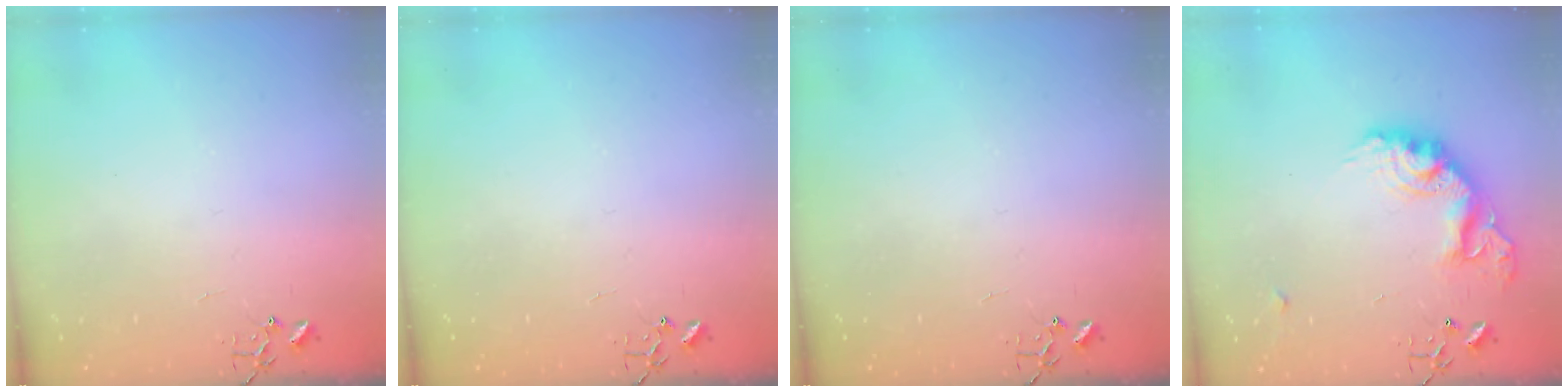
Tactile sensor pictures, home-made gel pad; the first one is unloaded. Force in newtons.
{"total": 0.0}
{"total": 0.0}
{"total": 17.2, "press": 17.2, "slide": 1.2}